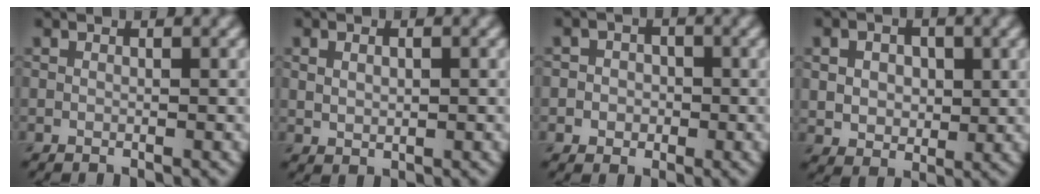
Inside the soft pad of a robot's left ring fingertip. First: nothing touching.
{"total": 1.4, "force": [0.3, 0.9, 1.1], "torque": [-0.026, -0.002, 0.010]}
{"total": 2.8, "force": [-0.2, 2.6, 1.0], "torque": [0.005, 0.008, -0.029]}
{"total": 4.4, "force": [1.0, 3.2, 2.9], "torque": [-0.056, 0.008, 0.009]}